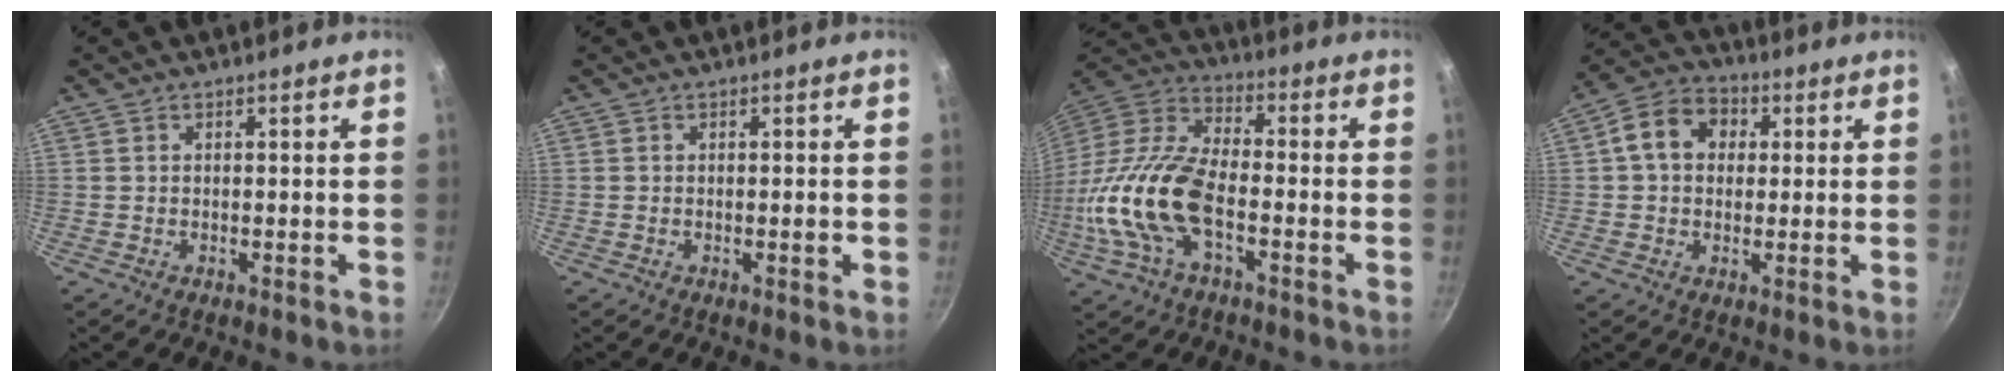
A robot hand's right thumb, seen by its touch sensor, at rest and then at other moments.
{"total": 0.9, "force": [-0.2, 0.2, 0.8], "torque": [-0.012, 0.003, -0.003]}
{"total": 19.1, "force": [-4.9, 9.4, 15.9], "torque": [-0.314, 0.032, -0.111]}
{"total": 9.6, "force": [1.8, 7.6, 5.6], "torque": [-0.066, 0.019, 0.013]}